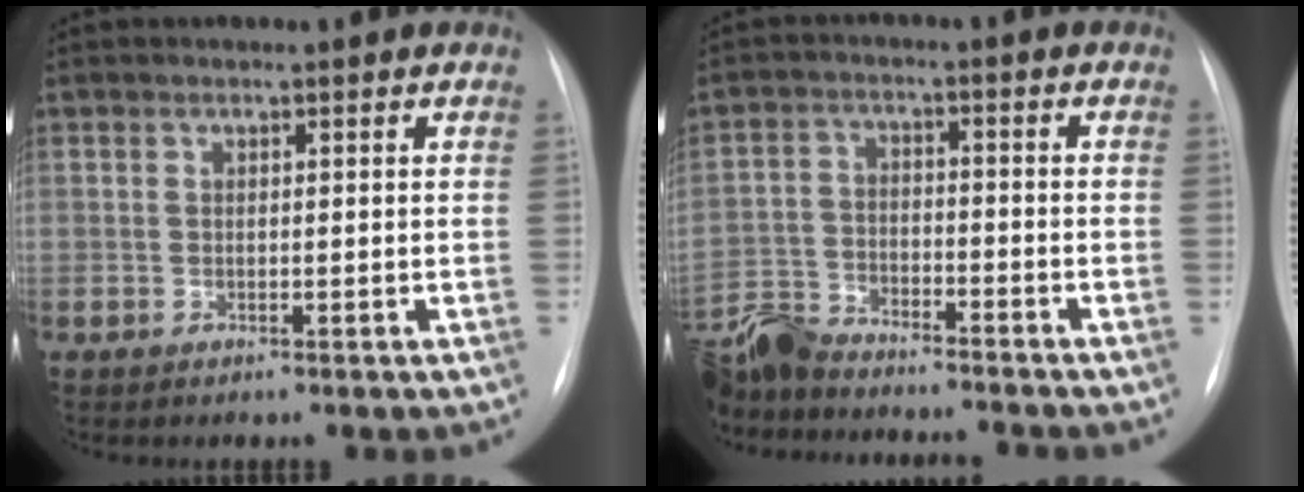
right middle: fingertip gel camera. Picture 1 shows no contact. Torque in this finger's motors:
{"motor_torque": [0.42, -0.43, 0.23, 0.10]}